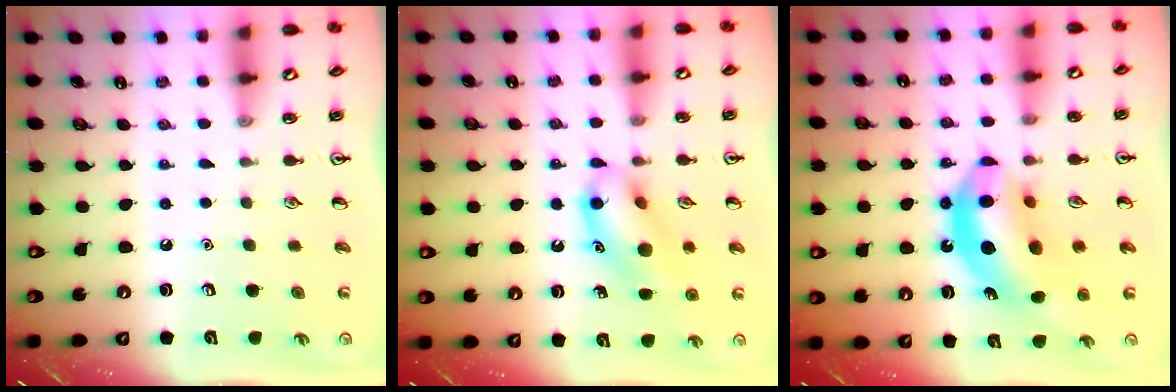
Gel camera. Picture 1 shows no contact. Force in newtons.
{"total": 13.4, "press": 13.1, "slide": 2.8}
{"total": 15.6, "press": 14.8, "slide": 4.7}